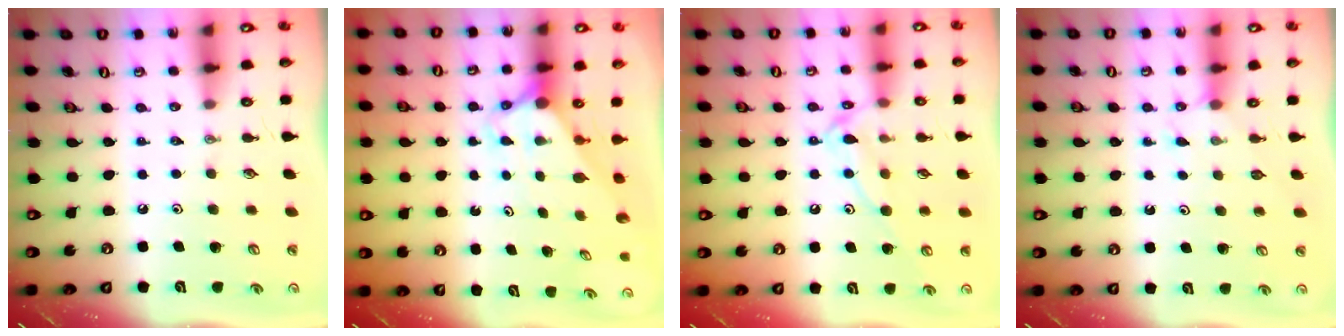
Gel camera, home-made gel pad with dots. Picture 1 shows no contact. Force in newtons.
{"total": 2.6, "press": 2.6, "slide": 0.0}
{"total": 11.5, "press": 11.5, "slide": 0.7}
{"total": 3.7, "press": 3.7, "slide": 0.4}